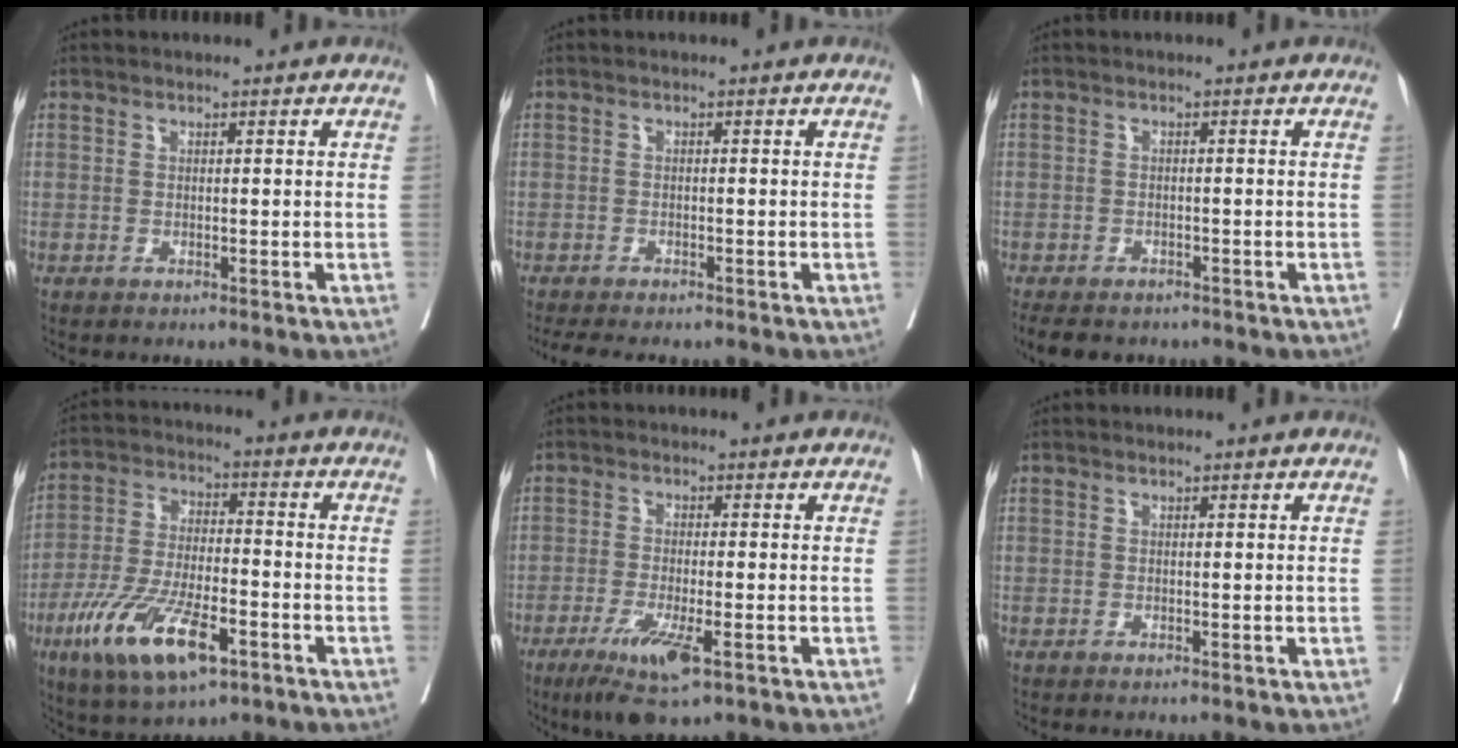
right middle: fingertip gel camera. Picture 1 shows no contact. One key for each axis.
{"total": 6.0, "fx": -5.1, "fy": 1.3, "fz": 2.9, "tx": -0.038, "ty": -0.011, "tz": -0.076}
{"total": 7.2, "fx": -5.9, "fy": 3.1, "fz": 2.8, "tx": -0.044, "ty": -0.005, "tz": -0.080}
{"total": 13.9, "fx": -6.8, "fy": 4.4, "fz": 11.4, "tx": -0.228, "ty": -0.015, "tz": -0.115}
{"total": 7.4, "fx": -3.9, "fy": 1.1, "fz": 6.2, "tx": -0.116, "ty": -0.020, "tz": -0.063}
{"total": 0.0}